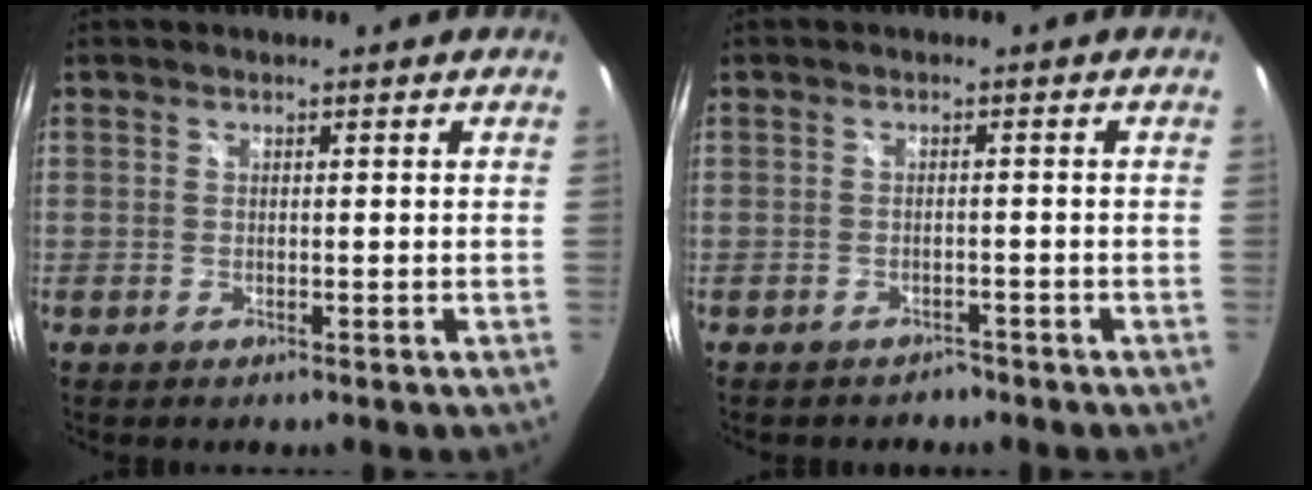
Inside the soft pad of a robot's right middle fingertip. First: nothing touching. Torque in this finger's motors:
{"motor_torque": [-0.32, 0.03, -0.06, -0.01]}